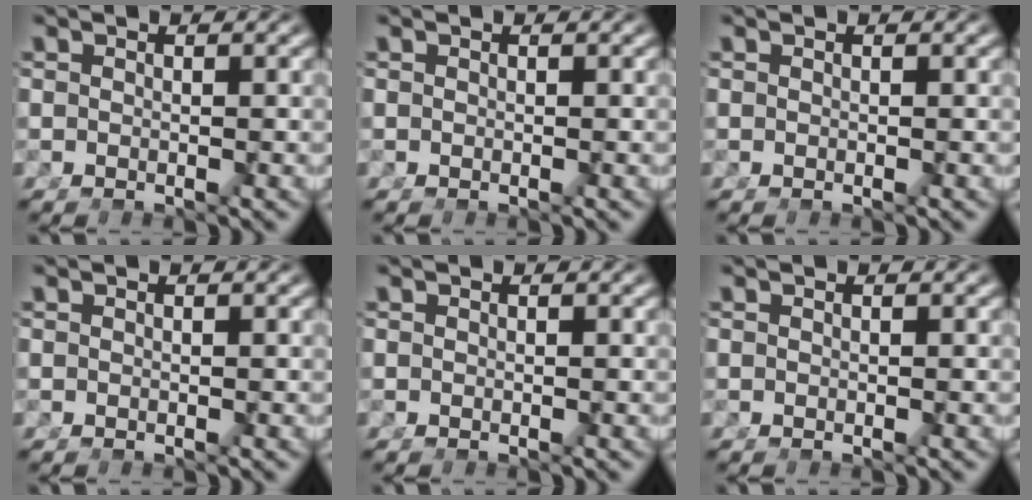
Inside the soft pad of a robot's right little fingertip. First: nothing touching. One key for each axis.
{"total": 0.0}
{"total": 0.0}
{"total": 0.0}
{"total": 0.0}
{"total": 0.0}